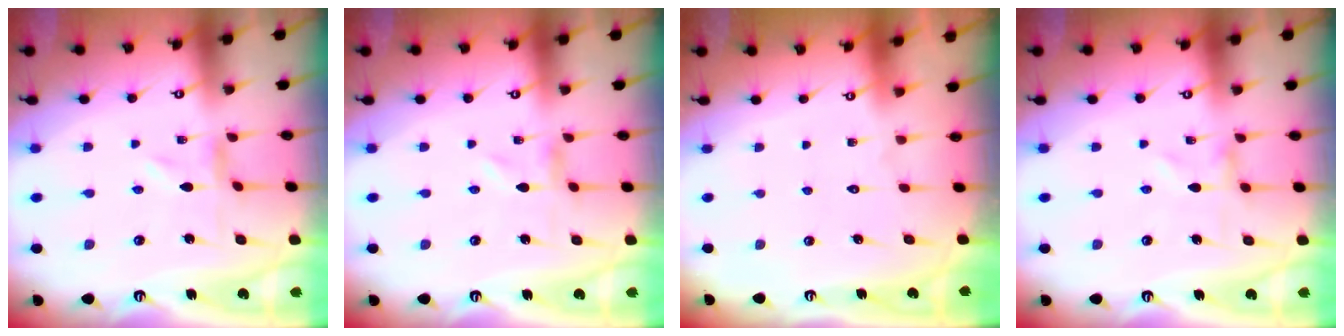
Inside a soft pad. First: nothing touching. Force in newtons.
{"total": 0.0}
{"total": 1.5, "press": 1.5, "slide": 0.1}
{"total": 0.5, "press": 0.5, "slide": 0.2}